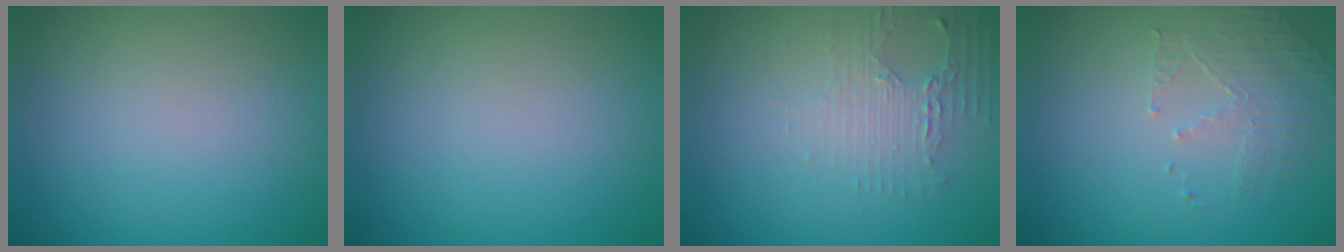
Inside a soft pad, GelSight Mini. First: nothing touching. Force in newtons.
{"total": 0.0}
{"total": 2.2, "press": 2.1, "slide": 0.6}
{"total": 1.8, "press": 1.1, "slide": 1.4}